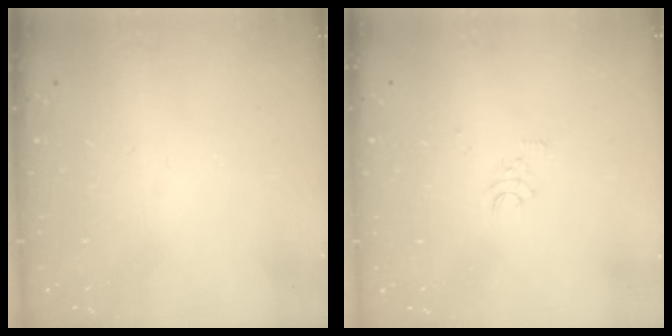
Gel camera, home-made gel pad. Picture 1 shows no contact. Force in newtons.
{"total": 2.6, "press": 2.6, "slide": 0.1}